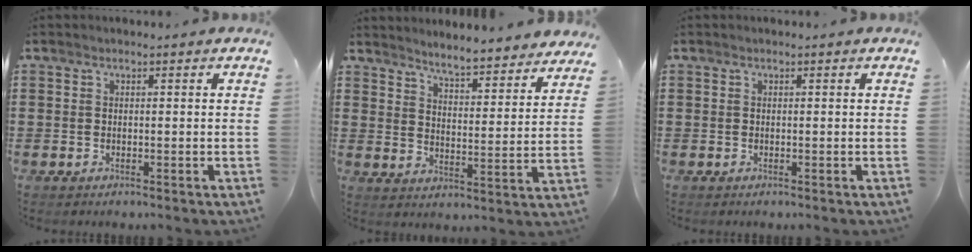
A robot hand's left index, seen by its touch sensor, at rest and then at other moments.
{"total": 4.9, "force": [4.8, -0.6, 0.6], "torque": [-0.036, -0.039, 0.079]}
{"total": 0.0}